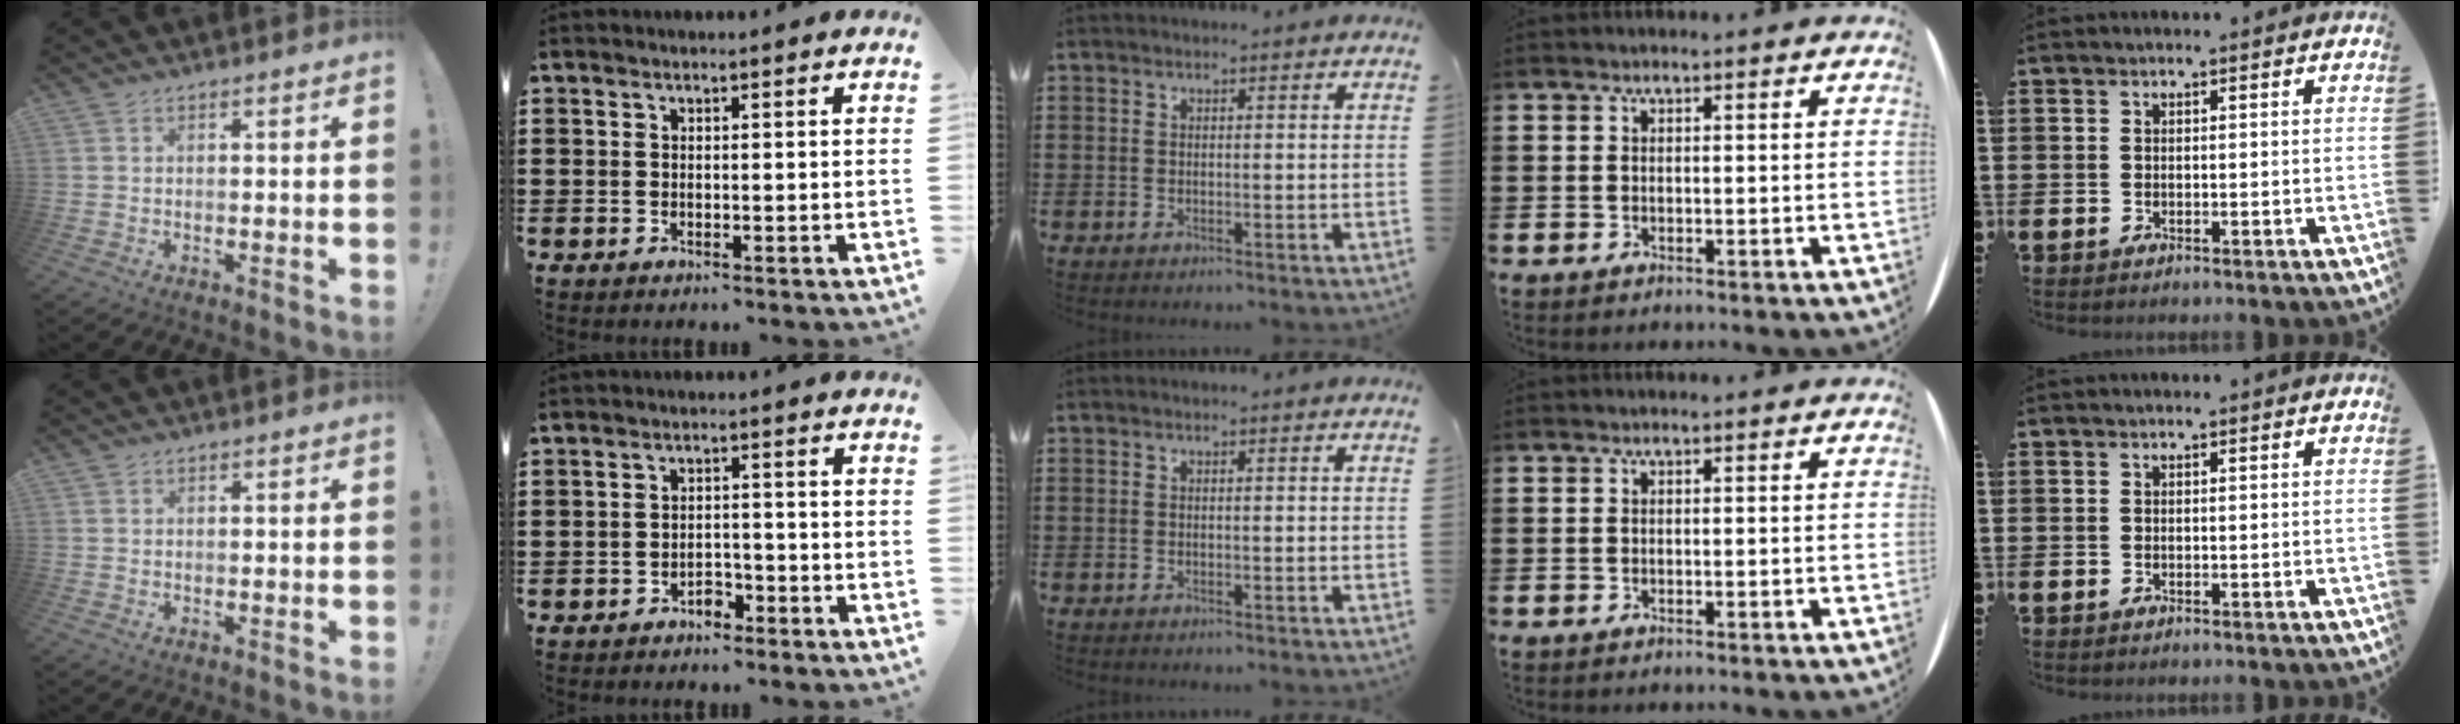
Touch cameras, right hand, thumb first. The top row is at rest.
{"index": {"total": 2.4, "force": [-2.0, 0.9, 0.9], "torque": [-0.021, 0.000, -0.041]}}